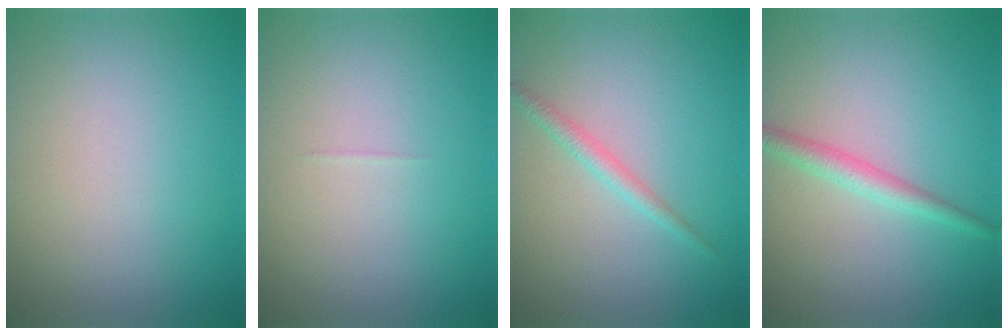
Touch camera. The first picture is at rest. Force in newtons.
{"total": 0.0}
{"total": 1.3, "press": 1.3, "slide": 0.0}
{"total": 2.1, "press": 2.1, "slide": 0.0}